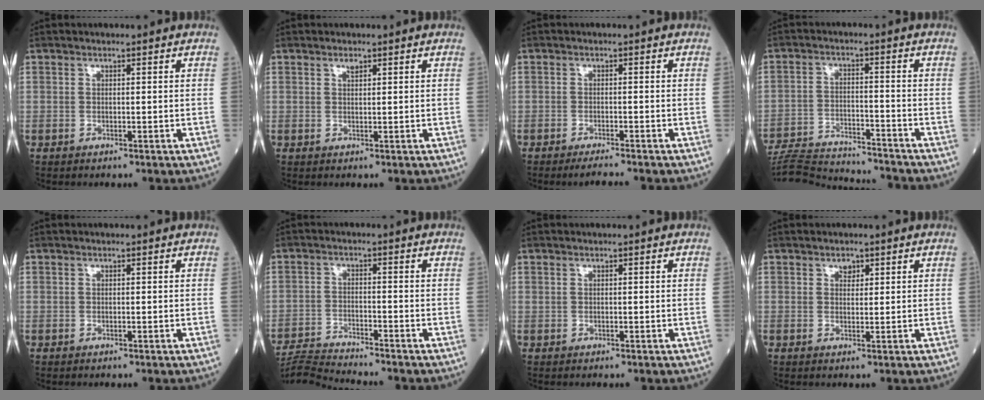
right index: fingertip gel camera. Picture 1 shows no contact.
{"total": 0.9, "force": [0.6, 0.4, 0.5], "torque": [-0.010, -0.002, 0.010]}
{"total": 2.1, "force": [-1.8, -0.3, 1.1], "torque": [-0.021, -0.005, -0.034]}
{"total": 15.8, "force": [-15.4, 0.5, 3.9], "torque": [-0.075, -0.005, -0.234]}
{"total": 0.0}
{"total": 7.6, "force": [-7.4, -1.7, 0.9], "torque": [-0.018, -0.009, -0.131]}
{"total": 0.0}
{"total": 1.4, "force": [0.9, 0.9, 0.6], "torque": [-0.006, -0.001, 0.013]}